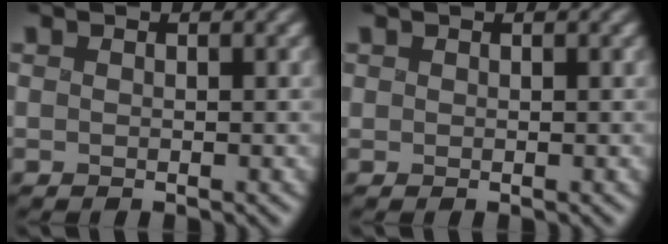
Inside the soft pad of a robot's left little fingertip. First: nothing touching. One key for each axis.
{"total": 0.0}